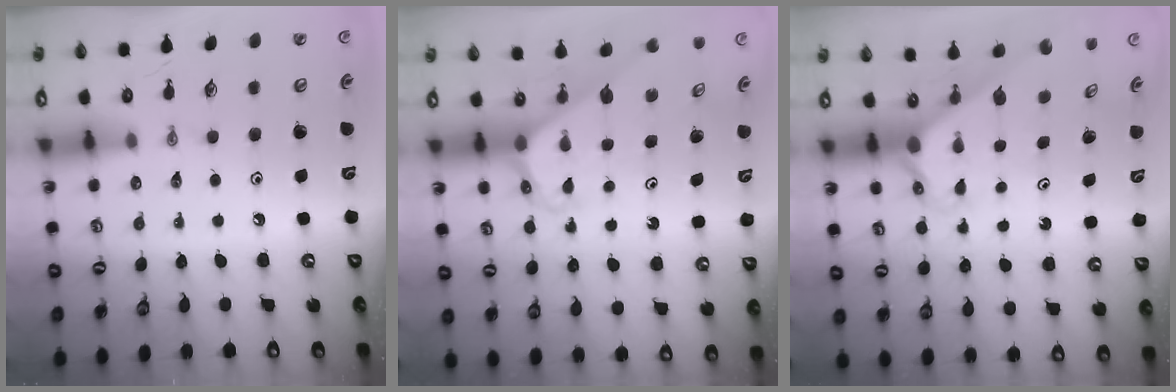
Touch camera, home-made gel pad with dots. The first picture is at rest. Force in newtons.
{"total": 3.2, "press": 3.2, "slide": 0.2}
{"total": 2.7, "press": 2.7, "slide": 0.1}